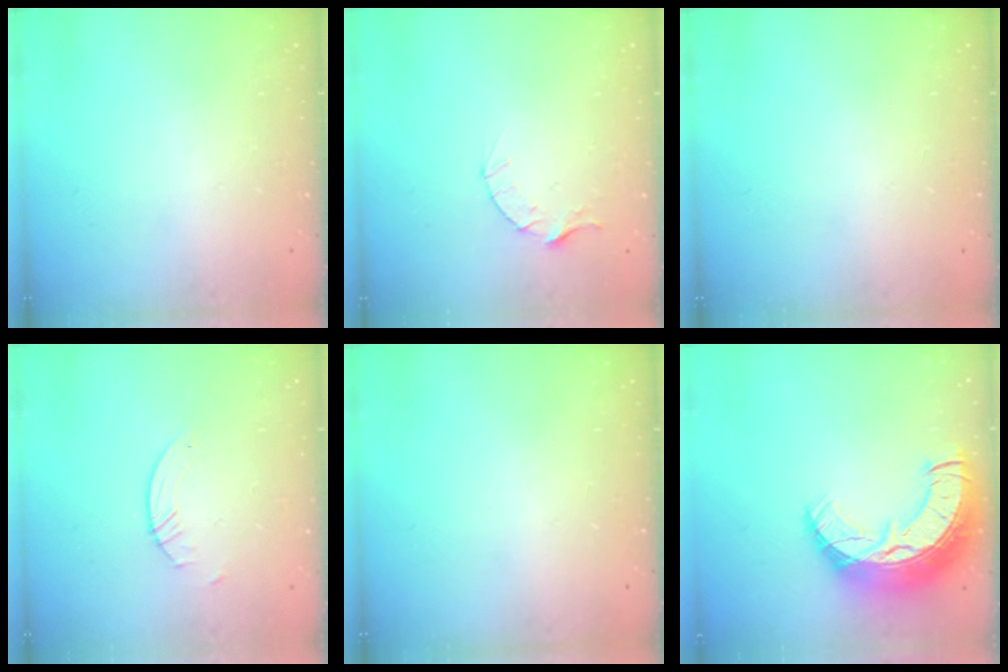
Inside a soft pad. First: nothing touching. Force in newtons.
{"total": 3.5, "press": 3.5, "slide": 0.4}
{"total": 0.0}
{"total": 0.8, "press": 0.8, "slide": 0.2}
{"total": 0.0}
{"total": 19.3, "press": 19.2, "slide": 1.4}